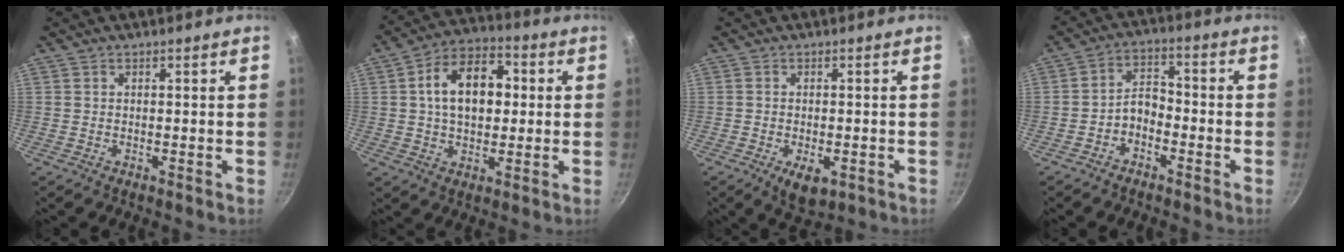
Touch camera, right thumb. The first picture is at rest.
{"total": 13.8, "force": [1.8, 9.1, 10.3], "torque": [-0.133, 0.023, 0.017]}
{"total": 5.6, "force": [-2.0, 3.0, 4.2], "torque": [-0.053, -0.001, -0.022]}
{"total": 5.2, "force": [-2.5, 3.4, 3.1], "torque": [-0.038, 0.042, -0.050]}